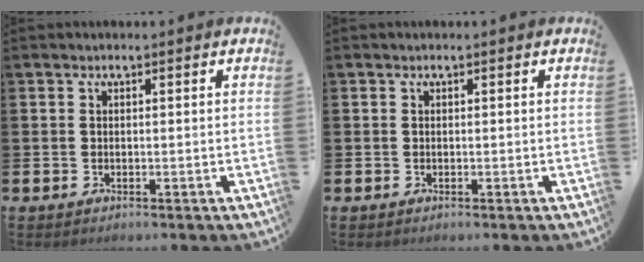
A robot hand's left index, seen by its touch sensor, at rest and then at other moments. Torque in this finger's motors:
{"motor_torque": [0.00, 0.00, 0.00, 0.01]}